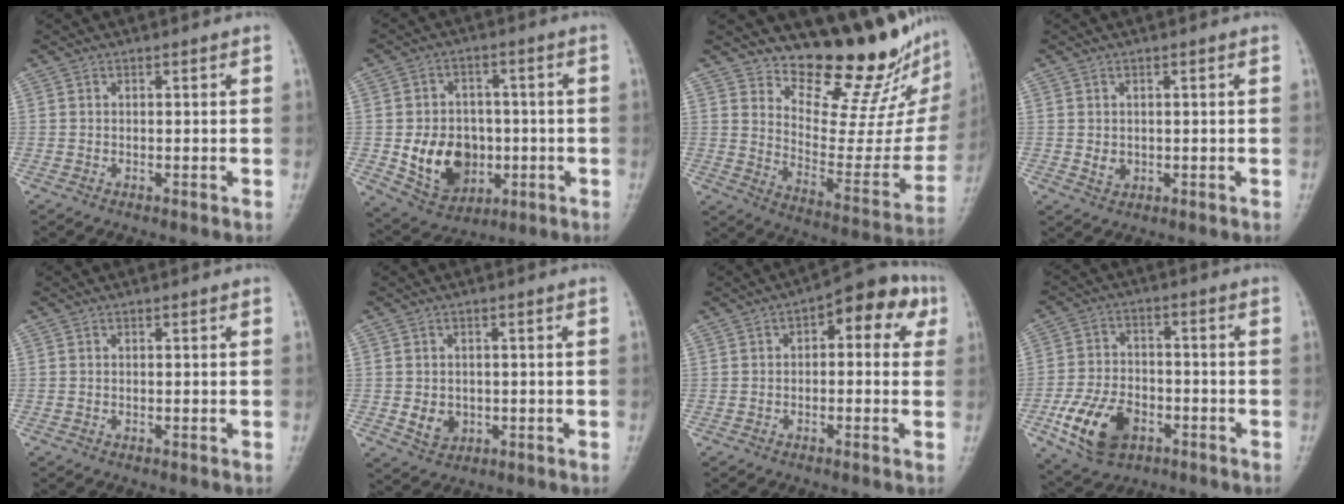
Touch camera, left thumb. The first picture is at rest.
{"total": 12.4, "force": [-2.2, 9.7, 7.3], "torque": [-0.083, 0.002, -0.022]}
{"total": 18.1, "force": [15.3, 4.8, 8.4], "torque": [-0.073, -0.147, 0.223]}
{"total": 1.9, "force": [-0.1, 1.6, 1.0], "torque": [-0.008, -0.002, 0.005]}
{"total": 0.0}
{"total": 3.9, "force": [-0.6, 3.3, 2.0], "torque": [-0.017, -0.001, 0.001]}
{"total": 9.3, "force": [2.5, 4.9, 7.5], "torque": [-0.054, 0.027, 0.017]}
{"total": 12.3, "force": [-5.3, 7.8, 7.9], "torque": [-0.135, 0.017, -0.091]}